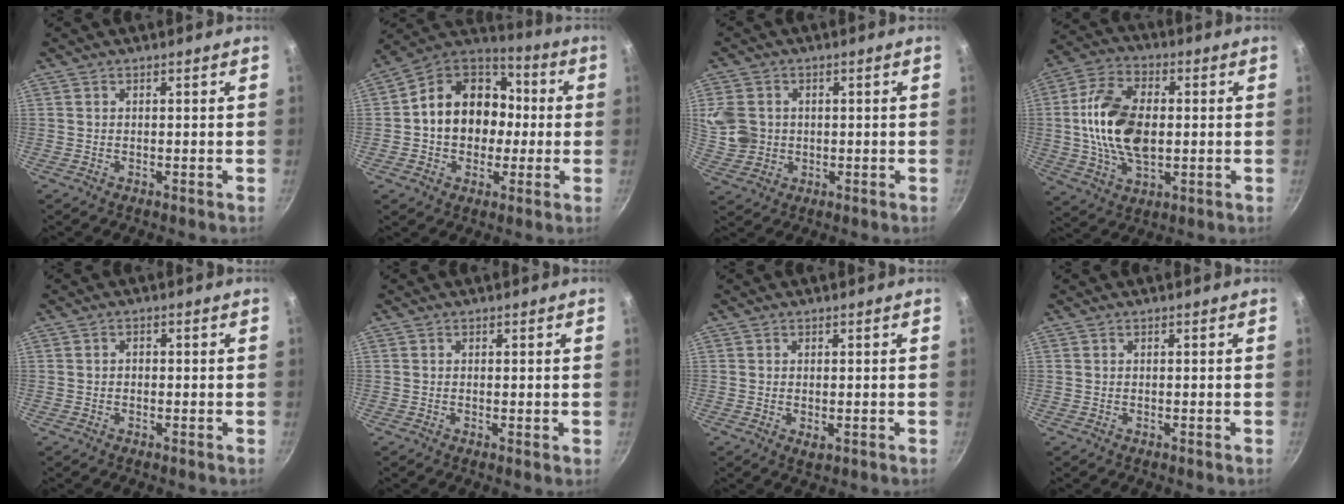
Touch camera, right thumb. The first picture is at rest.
{"total": 17.5, "force": [0.1, 14.1, 10.4], "torque": [-0.135, 0.042, -0.013]}
{"total": 8.3, "force": [0.9, 7.3, 4.0], "torque": [-0.067, -0.007, 0.020]}
{"total": 15.7, "force": [0.3, 9.3, 12.6], "torque": [-0.225, 0.013, -0.002]}
{"total": 1.0, "force": [-0.2, 0.8, 0.5], "torque": [-0.008, 0.006, -0.004]}
{"total": 0.6, "force": [0.0, 0.0, 0.6], "torque": [-0.009, -0.004, -0.001]}
{"total": 1.5, "force": [-0.2, 0.9, 1.3], "torque": [-0.021, -0.006, 0.000]}
{"total": 0.0}